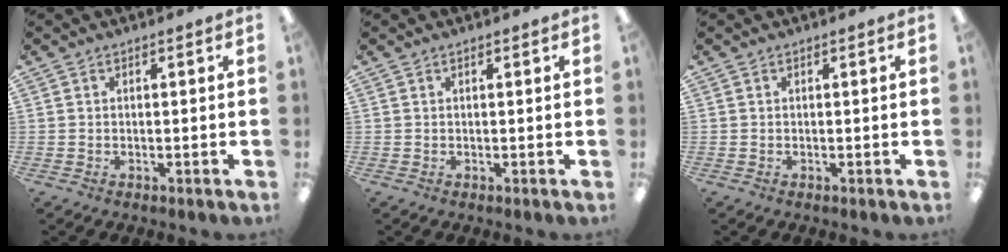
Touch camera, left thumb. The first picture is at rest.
{"total": 0.0}
{"total": 0.0}